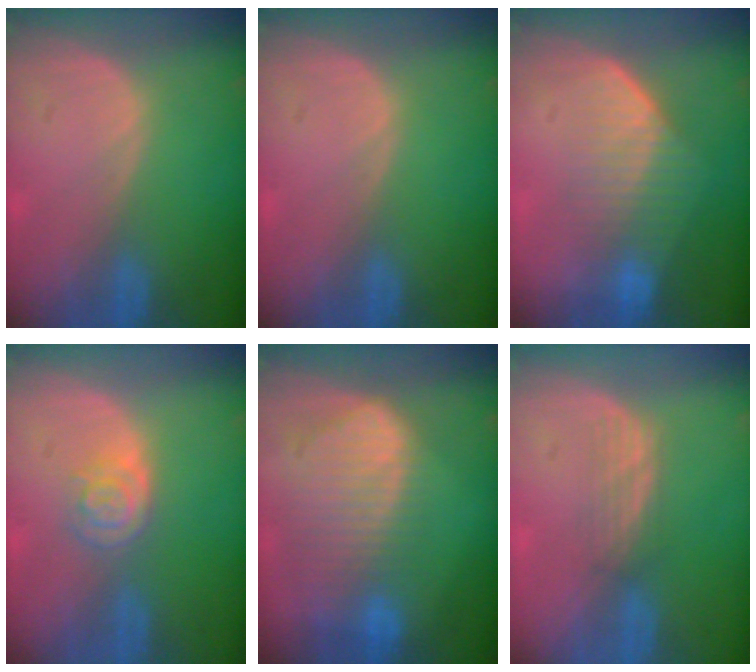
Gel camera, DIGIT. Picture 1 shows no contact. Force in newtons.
{"total": 0.0}
{"total": 7.0, "press": 6.4, "slide": 3.0}
{"total": 3.9, "press": 3.7, "slide": 1.2}
{"total": 10.5, "press": 9.0, "slide": 5.3}
{"total": 2.9, "press": 2.6, "slide": 1.4}